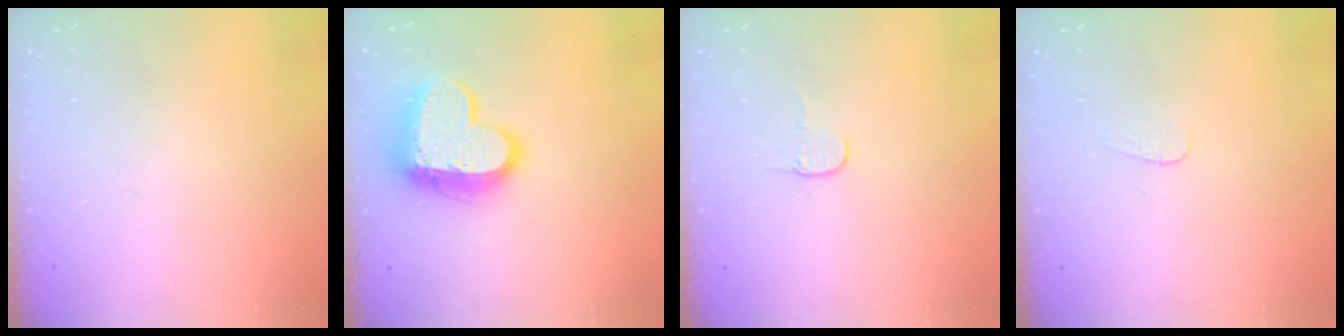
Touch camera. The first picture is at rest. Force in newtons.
{"total": 16.3, "press": 16.3, "slide": 1.3}
{"total": 3.2, "press": 3.2, "slide": 0.3}
{"total": 3.5, "press": 3.5, "slide": 0.3}